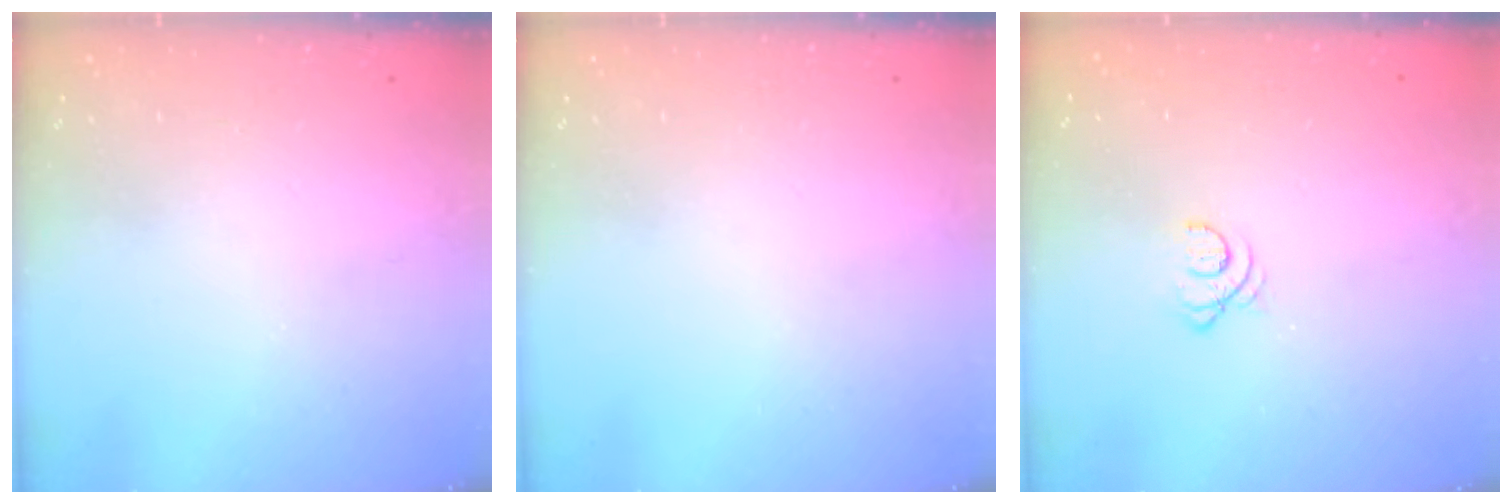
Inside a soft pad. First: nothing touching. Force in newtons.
{"total": 0.0}
{"total": 2.5, "press": 2.5, "slide": 0.3}